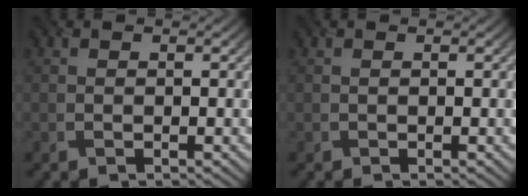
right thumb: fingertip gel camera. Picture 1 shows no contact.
{"total": 0.0}